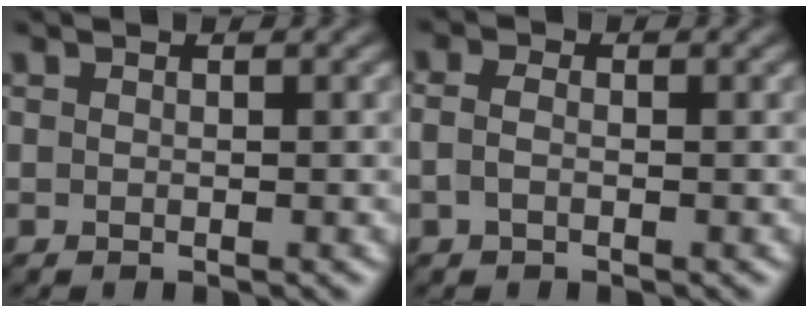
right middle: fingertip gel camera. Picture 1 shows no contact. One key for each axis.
{"total": 1.4, "fx": -0.3, "fy": 0.8, "fz": 1.1, "tx": -0.028, "ty": 0.001, "tz": -0.012}